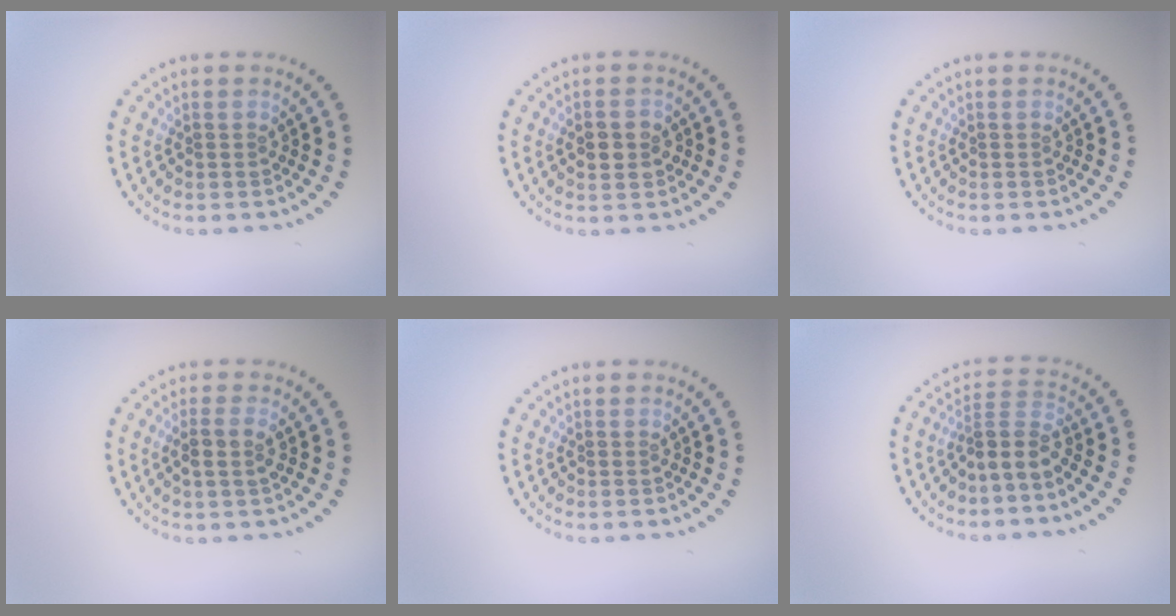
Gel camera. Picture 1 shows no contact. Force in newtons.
{"total": 2.4, "press": 2.4, "slide": 0.3}
{"total": 0.0}
{"total": 1.8, "press": 1.7, "slide": 0.8}
{"total": 0.0}
{"total": 2.9, "press": 1.9, "slide": 2.1}